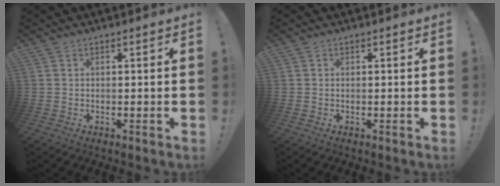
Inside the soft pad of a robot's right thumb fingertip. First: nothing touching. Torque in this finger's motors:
{"motor_torque": [0.21, -0.53, -0.18, 0.09, 0.00]}